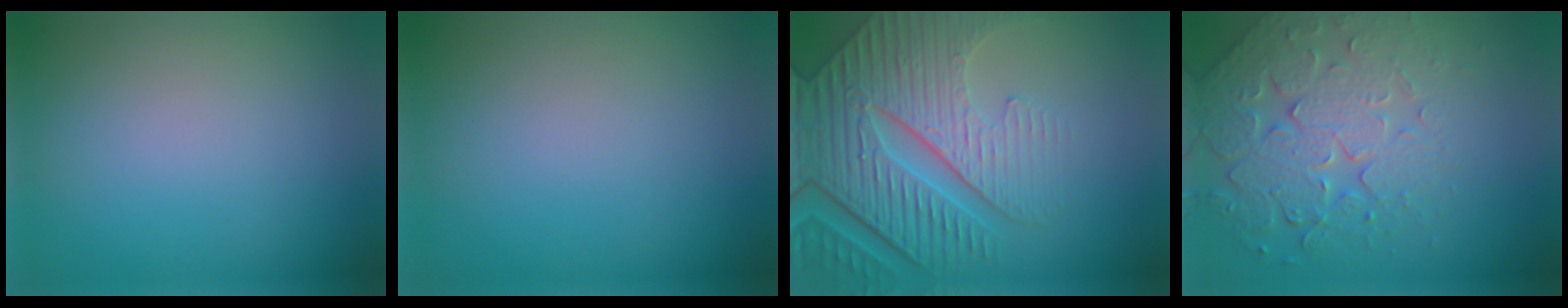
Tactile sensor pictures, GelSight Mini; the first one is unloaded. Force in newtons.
{"total": 0.0}
{"total": 8.0, "press": 6.2, "slide": 5.1}
{"total": 5.1, "press": 4.8, "slide": 1.8}